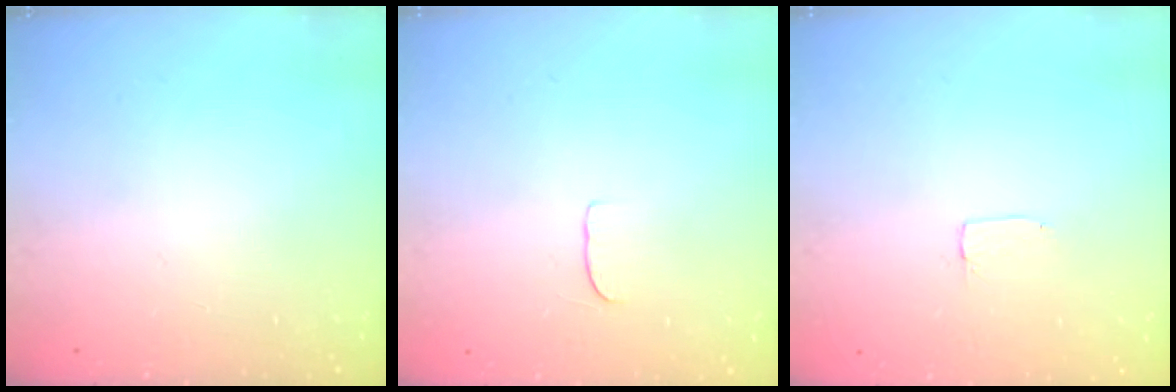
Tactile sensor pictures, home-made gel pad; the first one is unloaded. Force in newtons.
{"total": 4.9, "press": 4.9, "slide": 0.5}
{"total": 2.0, "press": 2.0, "slide": 0.0}